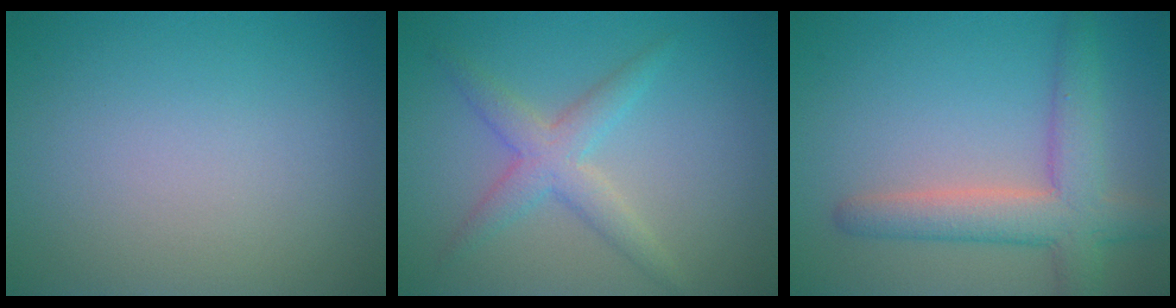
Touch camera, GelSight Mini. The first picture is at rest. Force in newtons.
{"total": 3.2, "press": 3.2, "slide": 0.1}
{"total": 5.4, "press": 5.4, "slide": 0.4}